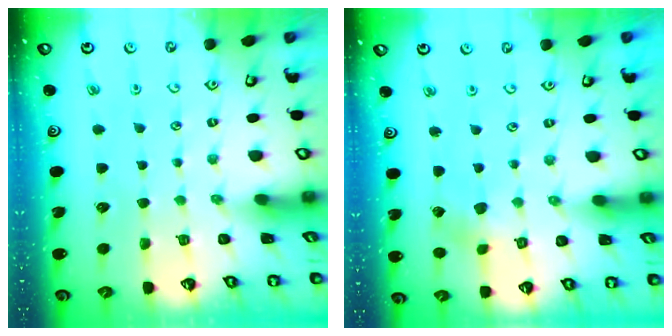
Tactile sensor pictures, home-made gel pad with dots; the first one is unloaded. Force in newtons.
{"total": 4.2, "press": 4.2, "slide": 0.6}